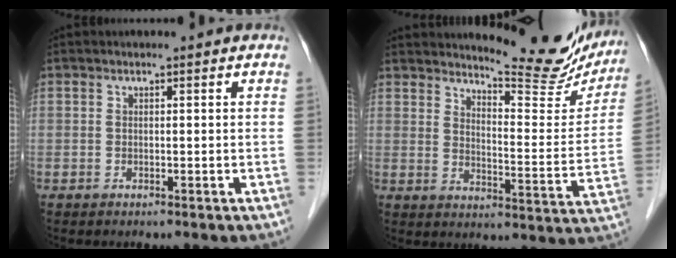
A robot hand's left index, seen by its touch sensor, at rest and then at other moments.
{"total": 15.1, "force": [14.0, 3.0, 4.7], "torque": [-0.052, -0.060, 0.163]}